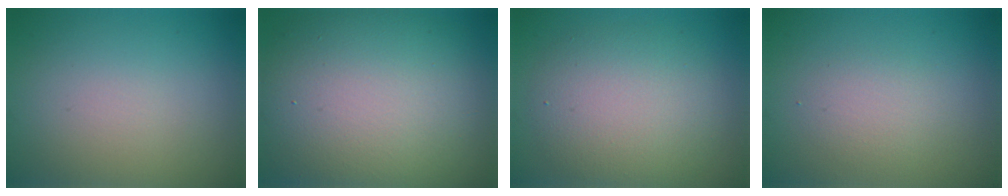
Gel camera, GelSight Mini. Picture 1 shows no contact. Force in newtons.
{"total": 13.8, "press": 13.8, "slide": 0.7}
{"total": 6.1, "press": 6.1, "slide": 0.1}
{"total": 1.8, "press": 1.8, "slide": 0.0}